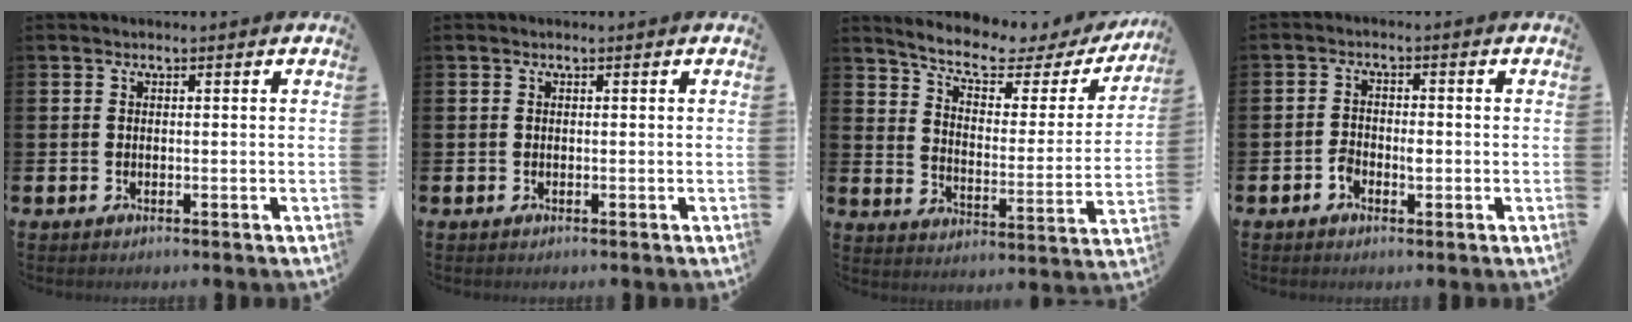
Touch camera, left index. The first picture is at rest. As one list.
[{"total": 0.0}, {"total": 7.0, "force": [5.8, 2.2, 3.2], "torque": [-0.090, -0.038, 0.093]}, {"total": 2.0, "force": [-0.8, 1.2, 1.4], "torque": [-0.017, 0.001, -0.019]}]